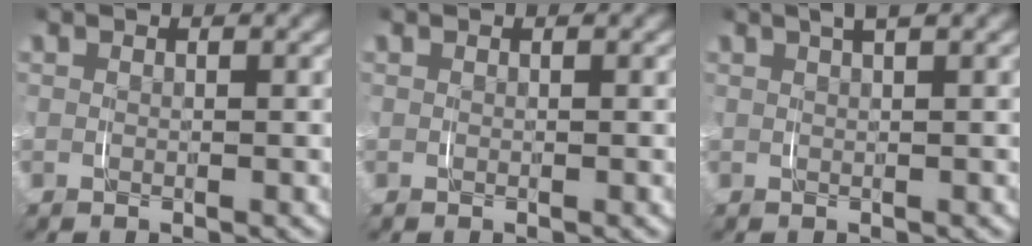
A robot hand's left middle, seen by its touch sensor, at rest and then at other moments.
{"total": 0.0}
{"total": 2.6, "force": [1.8, 0.4, 1.8], "torque": [-0.024, 0.016, 0.025]}